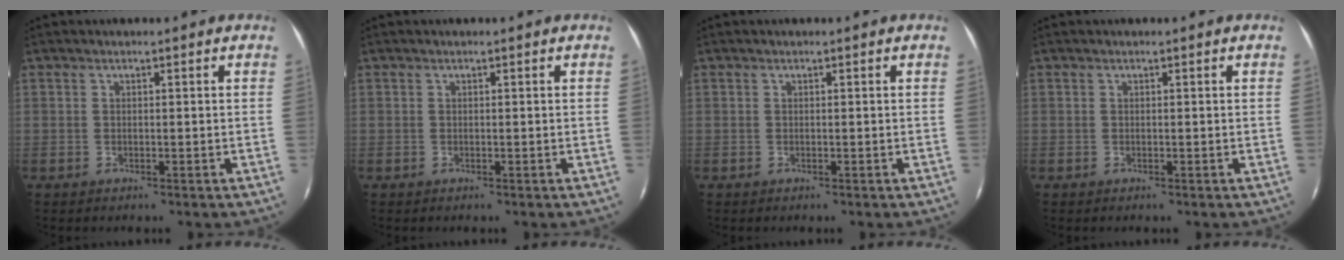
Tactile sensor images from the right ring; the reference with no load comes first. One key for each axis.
{"total": 0.0}
{"total": 0.0}
{"total": 0.0}